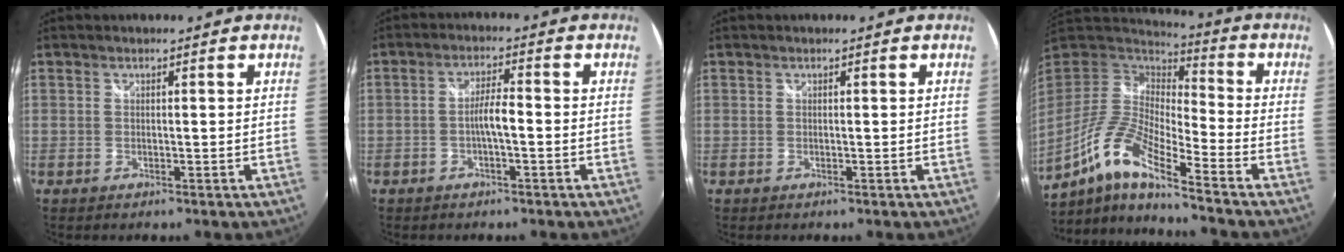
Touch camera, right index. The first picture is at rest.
{"total": 3.6, "force": [-1.1, 0.4, 3.4], "torque": [-0.065, 0.007, -0.020]}
{"total": 0.0}
{"total": 14.7, "force": [-8.9, 2.4, 11.4], "torque": [-0.218, -0.017, -0.182]}